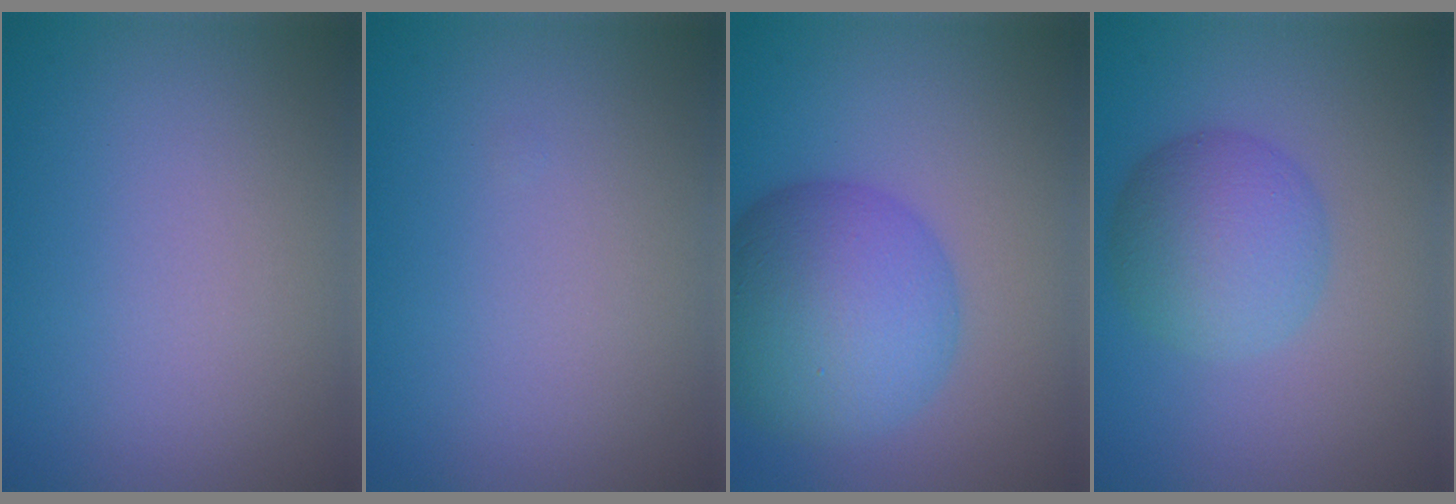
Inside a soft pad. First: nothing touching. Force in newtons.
{"total": 0.0}
{"total": 9.1, "press": 9.1, "slide": 0.1}
{"total": 4.9, "press": 4.9, "slide": 0.1}